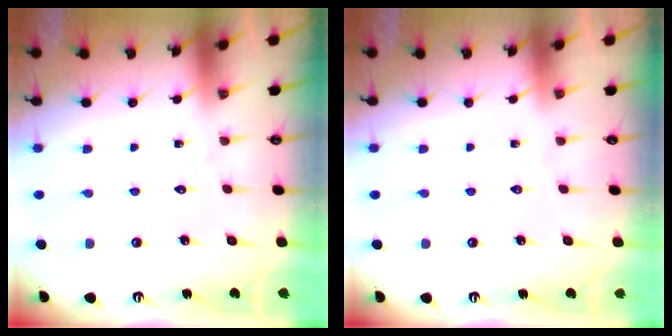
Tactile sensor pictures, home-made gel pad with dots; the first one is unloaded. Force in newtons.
{"total": 0.0}